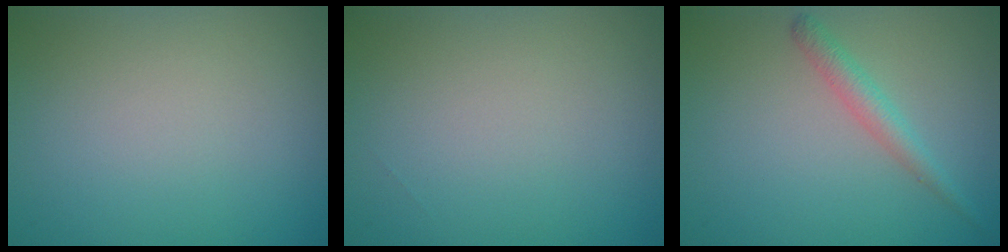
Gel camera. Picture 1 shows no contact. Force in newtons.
{"total": 0.0}
{"total": 2.0, "press": 2.0, "slide": 0.1}